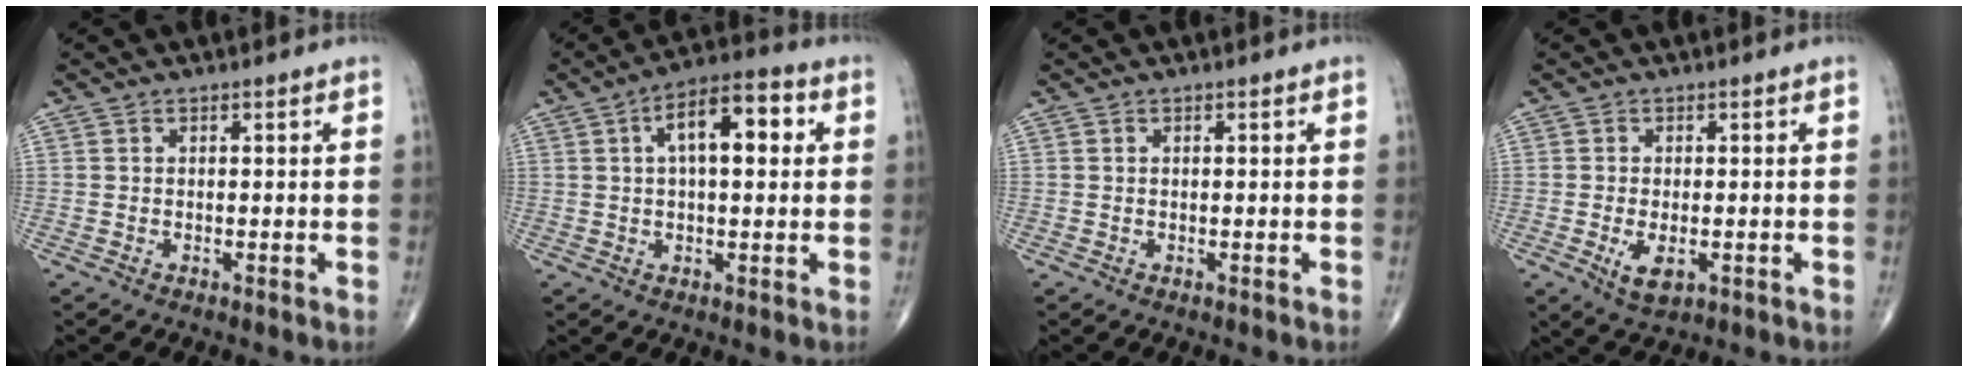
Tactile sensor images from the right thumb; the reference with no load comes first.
{"total": 11.0, "force": [2.7, 4.8, 9.6], "torque": [-0.137, 0.020, 0.035]}
{"total": 0.0}
{"total": 4.5, "force": [-1.2, 2.2, 3.7], "torque": [-0.064, -0.009, -0.015]}